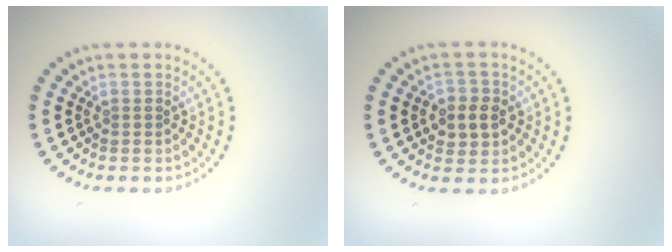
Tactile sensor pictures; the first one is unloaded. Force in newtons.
{"total": 2.6, "press": 2.6, "slide": 0.3}